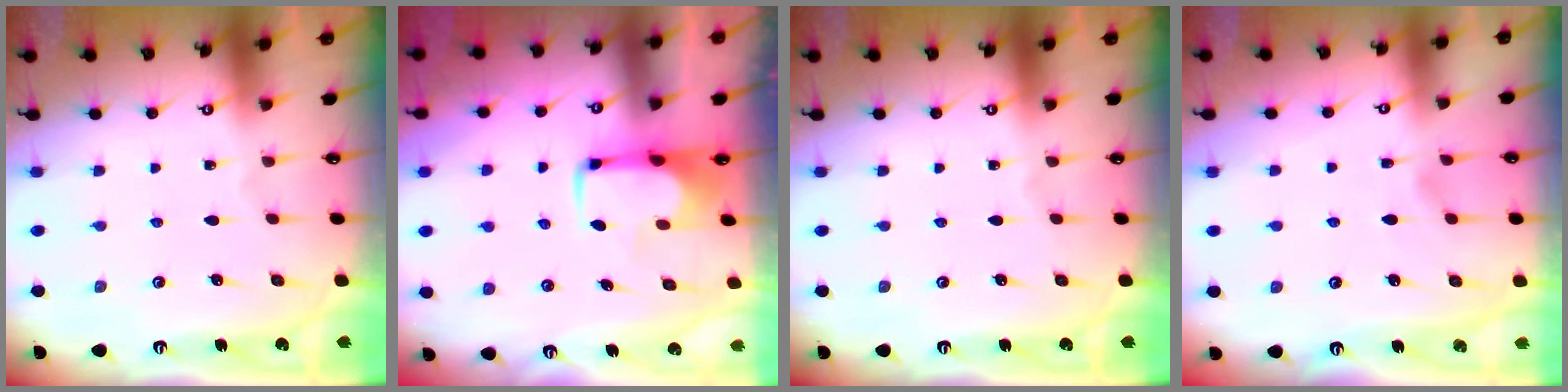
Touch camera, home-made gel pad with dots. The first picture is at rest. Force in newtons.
{"total": 1.9, "press": 1.9, "slide": 0.4}
{"total": 0.0}
{"total": 1.1, "press": 0.6, "slide": 1.0}